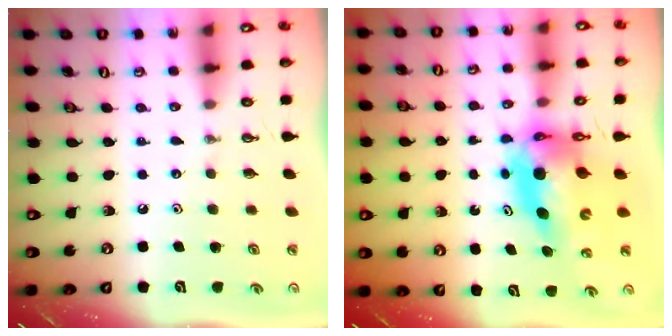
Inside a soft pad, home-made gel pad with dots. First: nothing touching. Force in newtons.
{"total": 9.4, "press": 9.4, "slide": 1.1}